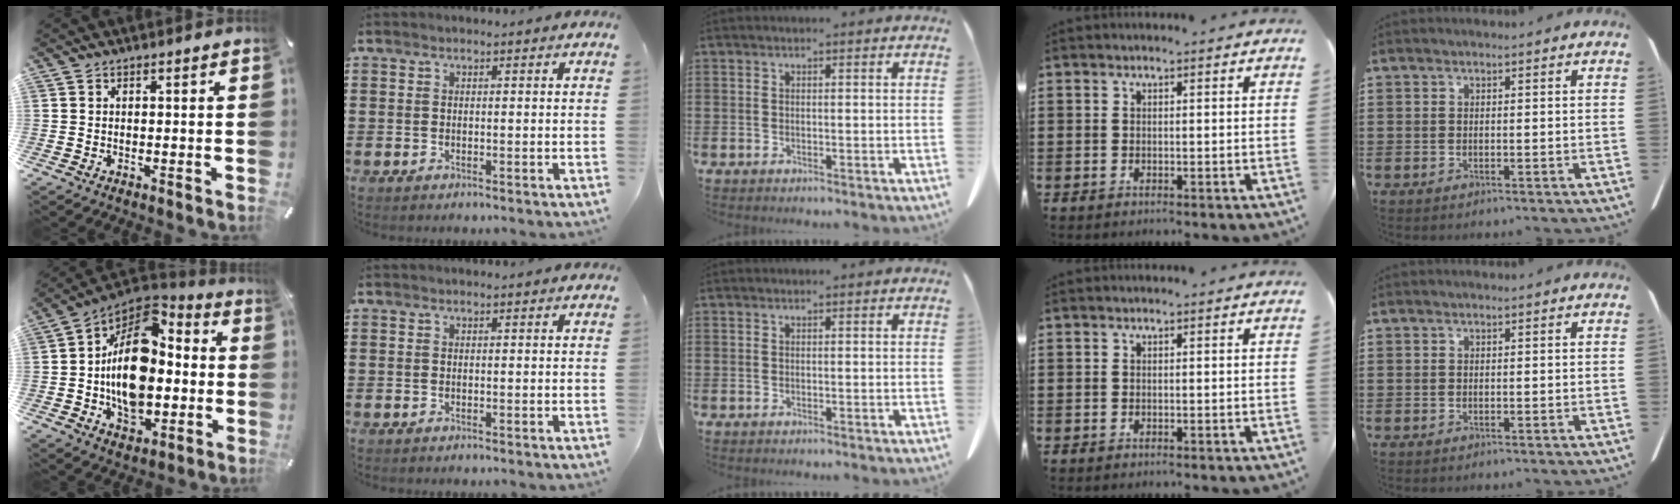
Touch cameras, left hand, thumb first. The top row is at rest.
{"thumb": {"total": 17.9, "force": [-0.5, 13.0, 12.4], "torque": [-0.223, 0.000, -0.007]}}